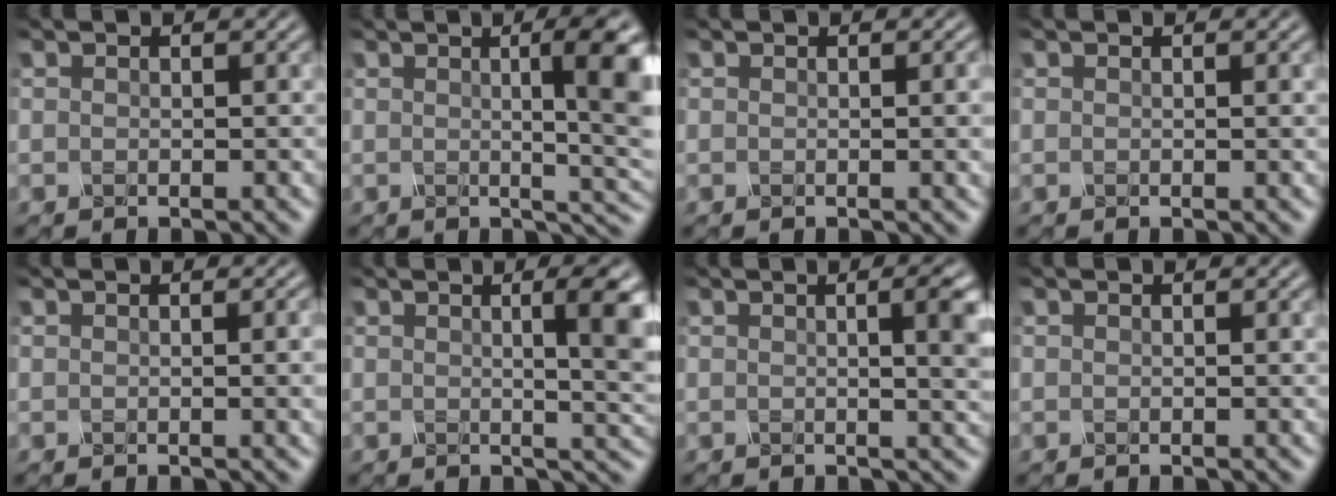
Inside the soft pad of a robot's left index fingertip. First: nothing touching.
{"total": 8.0, "force": [0.8, 2.1, 7.6], "torque": [-0.059, 0.017, 0.007]}
{"total": 3.1, "force": [0.4, 1.4, 2.7], "torque": [-0.008, 0.022, -0.006]}
{"total": 0.9, "force": [0.3, 0.4, 0.8], "torque": [-0.002, -0.003, -0.001]}
{"total": 3.4, "force": [0.3, 1.6, 3.0], "torque": [-0.008, 0.026, -0.008]}
{"total": 6.5, "force": [1.0, 2.0, 6.1], "torque": [-0.033, 0.017, 0.008]}
{"total": 5.7, "force": [0.8, 2.2, 5.2], "torque": [-0.021, 0.033, -0.007]}
{"total": 0.5, "force": [0.1, 0.2, 0.5], "torque": [0.000, -0.004, 0.000]}